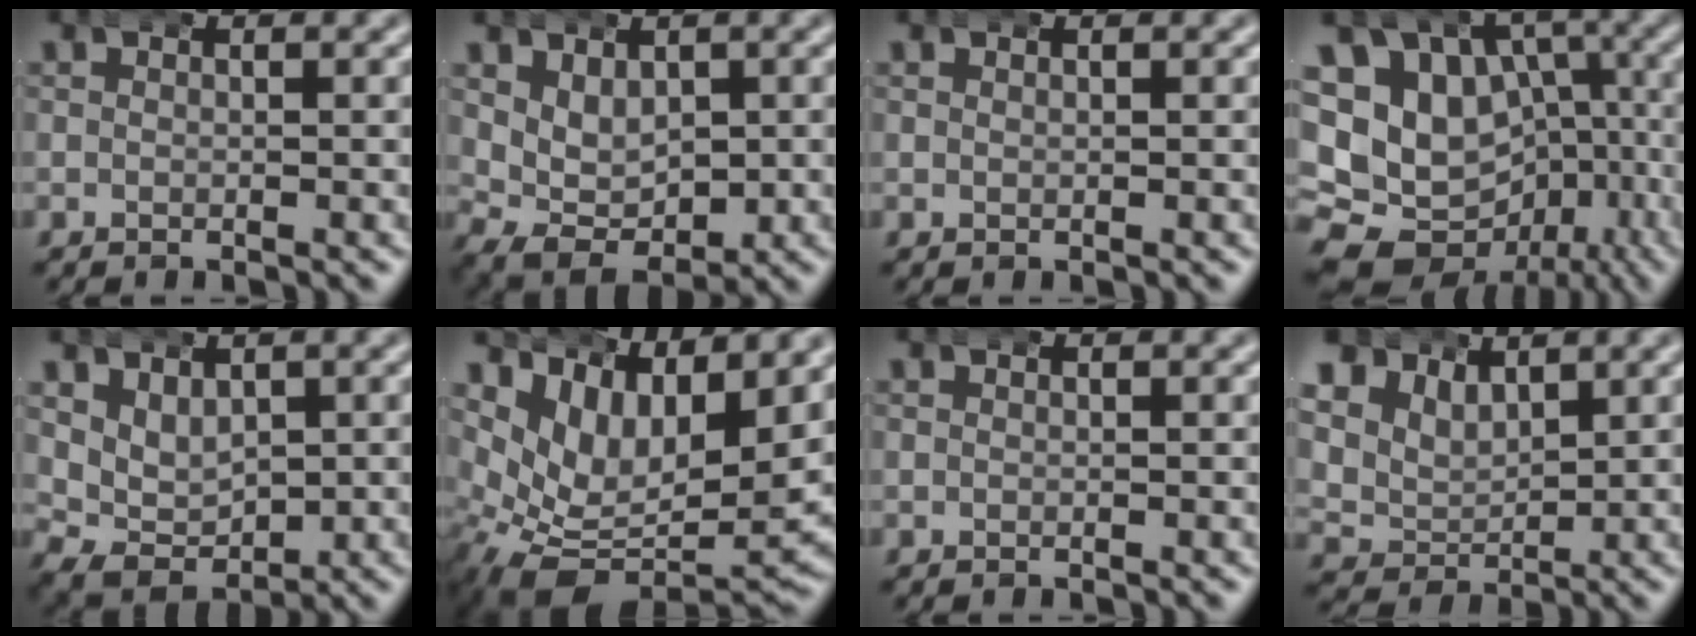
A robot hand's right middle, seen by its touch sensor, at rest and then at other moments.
{"total": 7.0, "force": [0.6, 5.5, 4.3], "torque": [-0.082, -0.023, 0.014]}
{"total": 0.0}
{"total": 20.2, "force": [-4.4, 17.3, 9.5], "torque": [-0.205, -0.093, -0.054]}
{"total": 6.7, "force": [1.4, 5.5, 3.7], "torque": [-0.070, -0.017, 0.023]}
{"total": 10.8, "force": [-1.4, 7.7, 7.5], "torque": [-0.142, -0.042, -0.011]}
{"total": 0.0}
{"total": 8.5, "force": [3.3, 7.0, 3.4], "torque": [-0.093, -0.008, 0.048]}